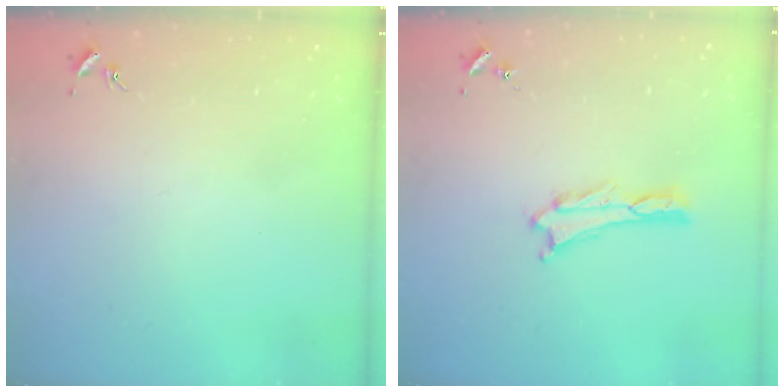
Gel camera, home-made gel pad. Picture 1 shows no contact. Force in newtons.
{"total": 0.5, "press": 0.5, "slide": 0.2}